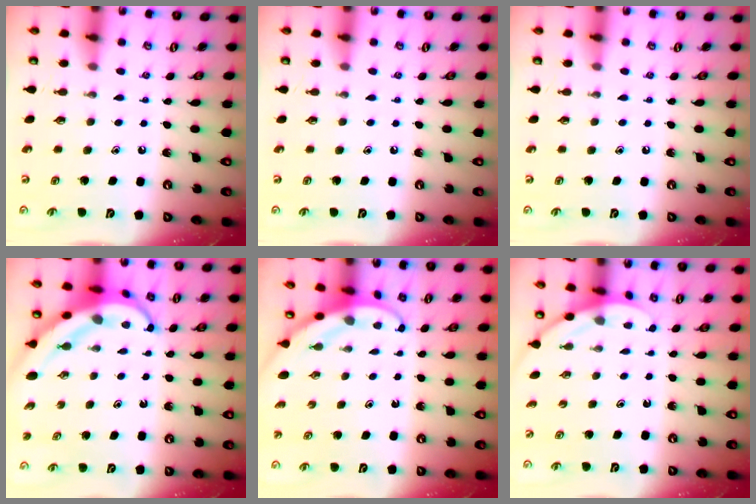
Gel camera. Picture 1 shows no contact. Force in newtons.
{"total": 0.0}
{"total": 0.0}
{"total": 6.3, "press": 6.1, "slide": 1.4}
{"total": 3.0, "press": 3.0, "slide": 0.1}
{"total": 2.8, "press": 2.8, "slide": 0.1}